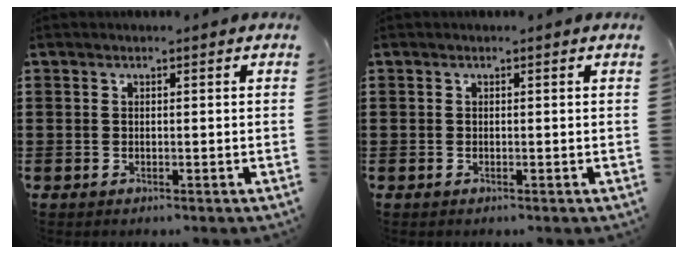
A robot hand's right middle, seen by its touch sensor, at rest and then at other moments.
{"total": 0.0}